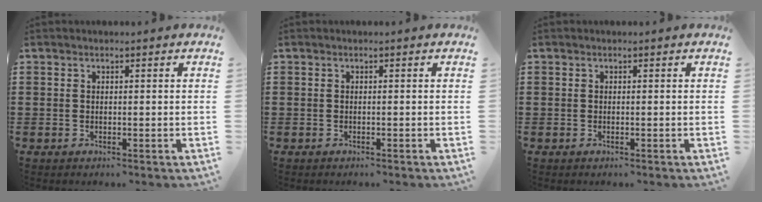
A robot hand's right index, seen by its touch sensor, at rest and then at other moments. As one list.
[{"total": 0.0}, {"total": 0.0}]